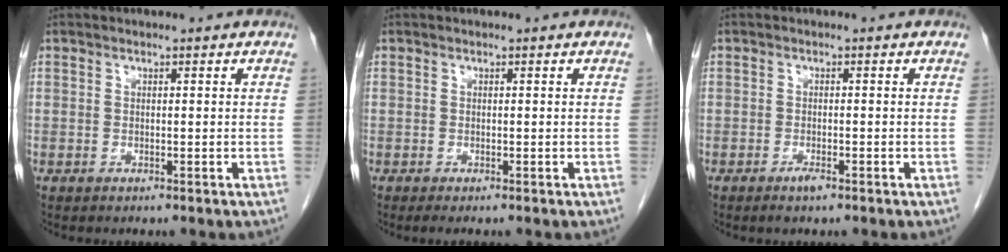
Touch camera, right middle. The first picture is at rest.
{"total": 0.7, "force": [-0.5, -0.1, 0.4], "torque": [-0.008, -0.002, -0.007]}
{"total": 1.4, "force": [-1.0, 0.2, 1.0], "torque": [-0.021, -0.002, -0.017]}